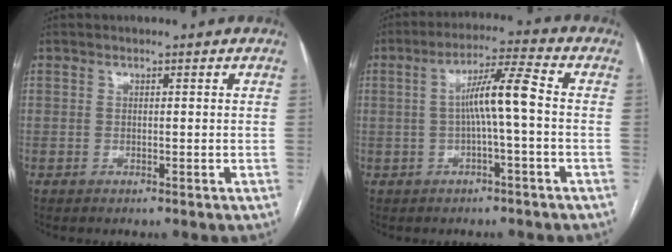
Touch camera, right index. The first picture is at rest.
{"total": 7.1, "force": [-0.4, -0.2, 7.0], "torque": [-0.125, 0.020, -0.007]}